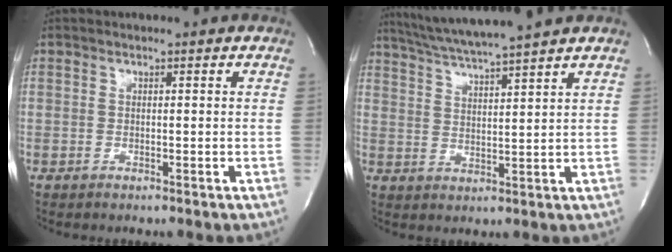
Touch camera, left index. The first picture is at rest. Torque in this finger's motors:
{"motor_torque": [0.17, -0.05, 0.13, 0.04]}